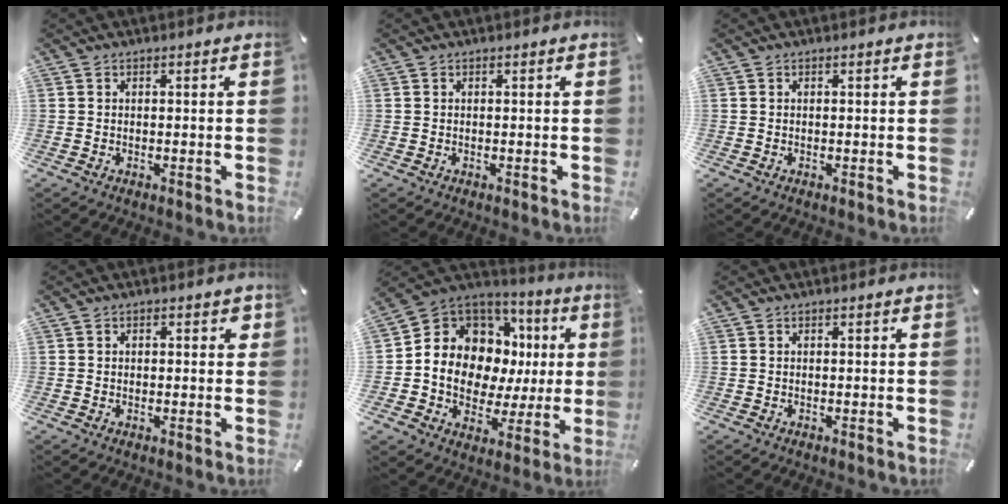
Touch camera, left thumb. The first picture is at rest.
{"total": 0.0}
{"total": 0.0}
{"total": 1.6, "force": [0.3, 1.1, 1.1], "torque": [-0.006, 0.001, -0.001]}
{"total": 12.0, "force": [2.1, 10.4, 5.6], "torque": [-0.099, -0.042, 0.047]}
{"total": 0.0}